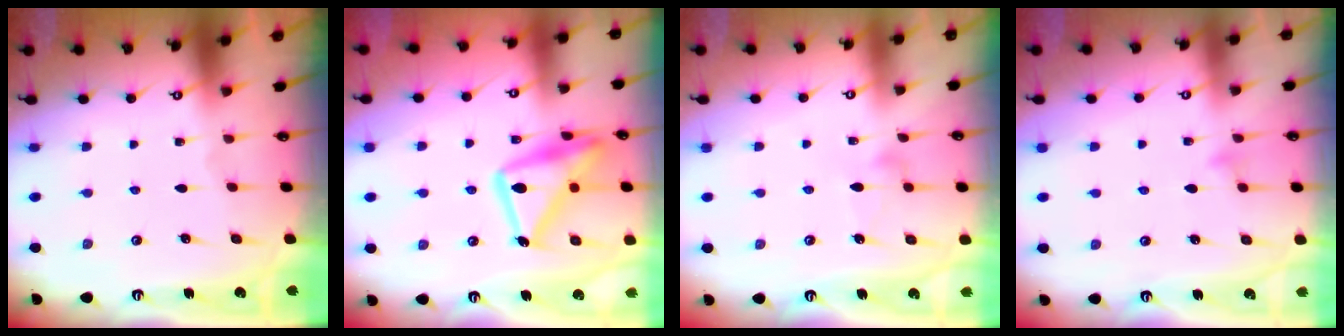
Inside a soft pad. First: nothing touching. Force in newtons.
{"total": 19.2, "press": 19.2, "slide": 1.4}
{"total": 6.6, "press": 6.6, "slide": 0.3}
{"total": 4.9, "press": 4.9, "slide": 0.6}